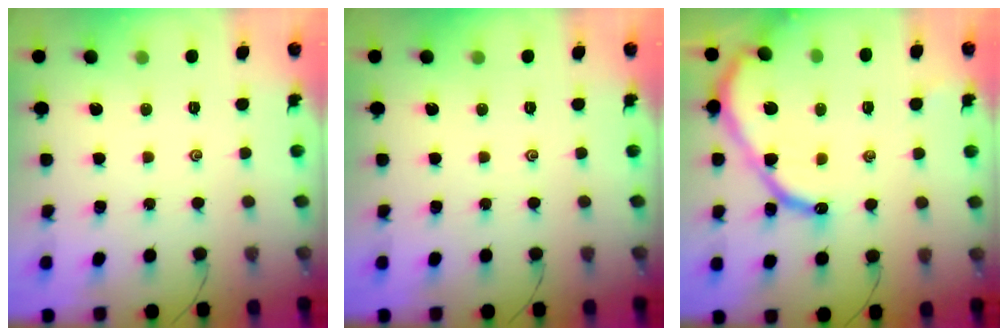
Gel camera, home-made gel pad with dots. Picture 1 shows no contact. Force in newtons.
{"total": 0.0}
{"total": 13.1, "press": 13.1, "slide": 1.1}